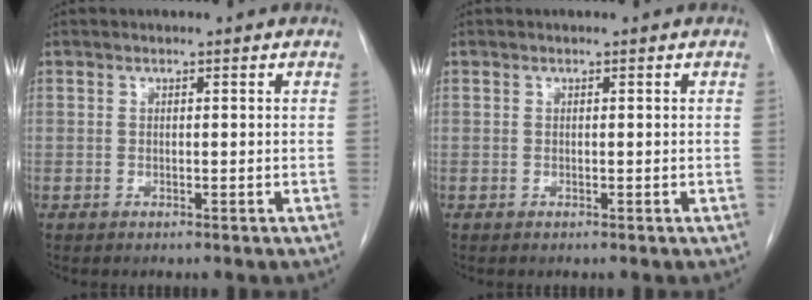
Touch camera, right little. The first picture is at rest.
{"total": 0.0}